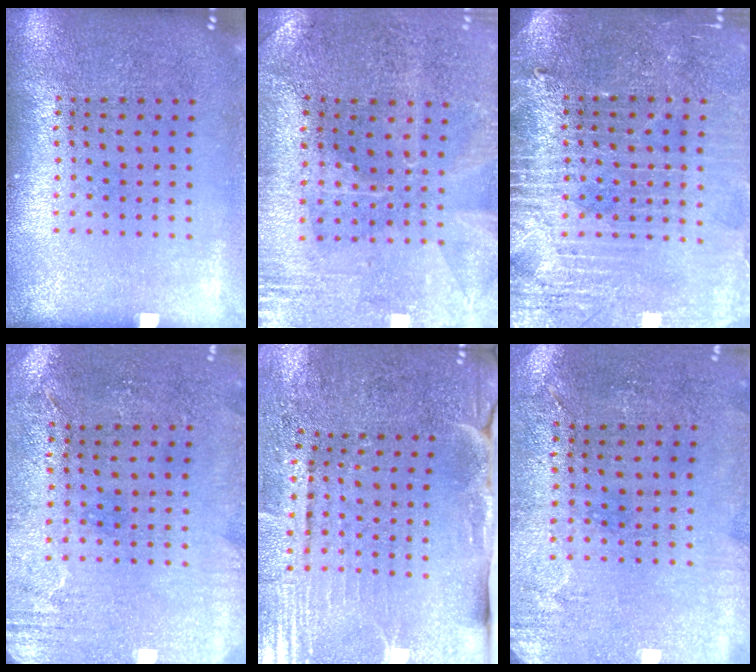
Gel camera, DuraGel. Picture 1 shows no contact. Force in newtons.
{"total": 0.5, "press": 0.5, "slide": 0.3}
{"total": 3.9, "press": 3.6, "slide": 1.6}
{"total": 3.0, "press": 2.4, "slide": 1.8}
{"total": 4.4, "press": 3.8, "slide": 2.3}
{"total": 2.9, "press": 2.4, "slide": 1.7}